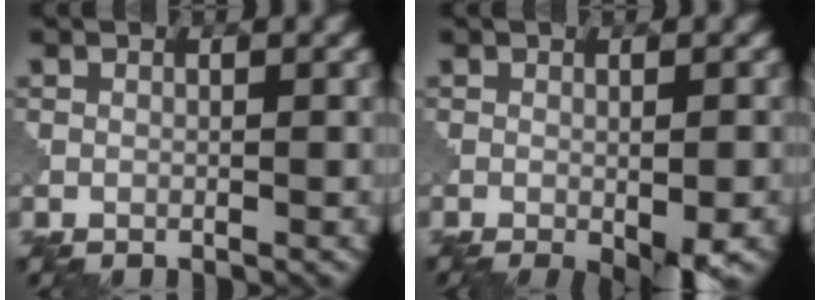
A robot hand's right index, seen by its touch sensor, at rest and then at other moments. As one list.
[{"total": 4.5, "force": [-2.2, 0.9, 3.8], "torque": [-0.053, -0.009, -0.027]}]